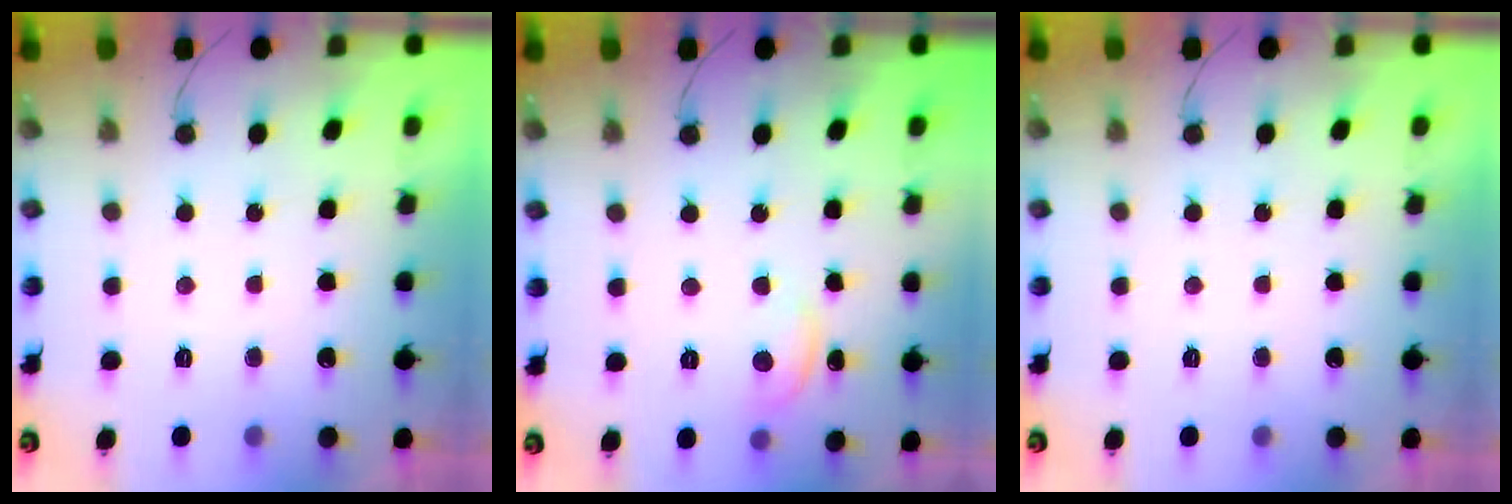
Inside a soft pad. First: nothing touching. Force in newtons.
{"total": 5.9, "press": 5.8, "slide": 0.6}
{"total": 0.0}